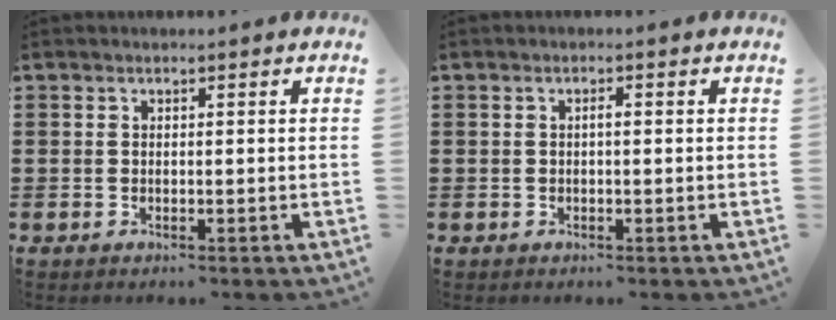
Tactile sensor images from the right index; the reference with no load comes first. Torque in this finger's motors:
{"motor_torque": [0.47, 0.31, 0.12, 0.04]}